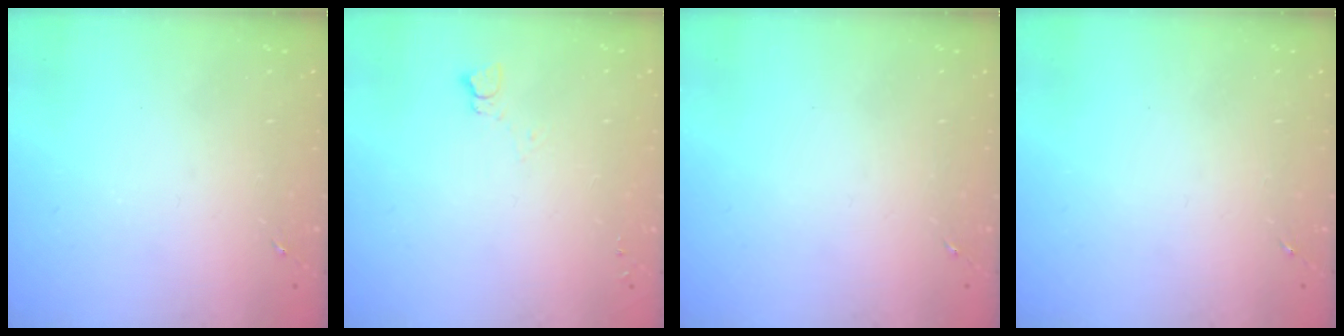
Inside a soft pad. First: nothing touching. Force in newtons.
{"total": 2.8, "press": 2.7, "slide": 0.3}
{"total": 0.0}
{"total": 0.0}